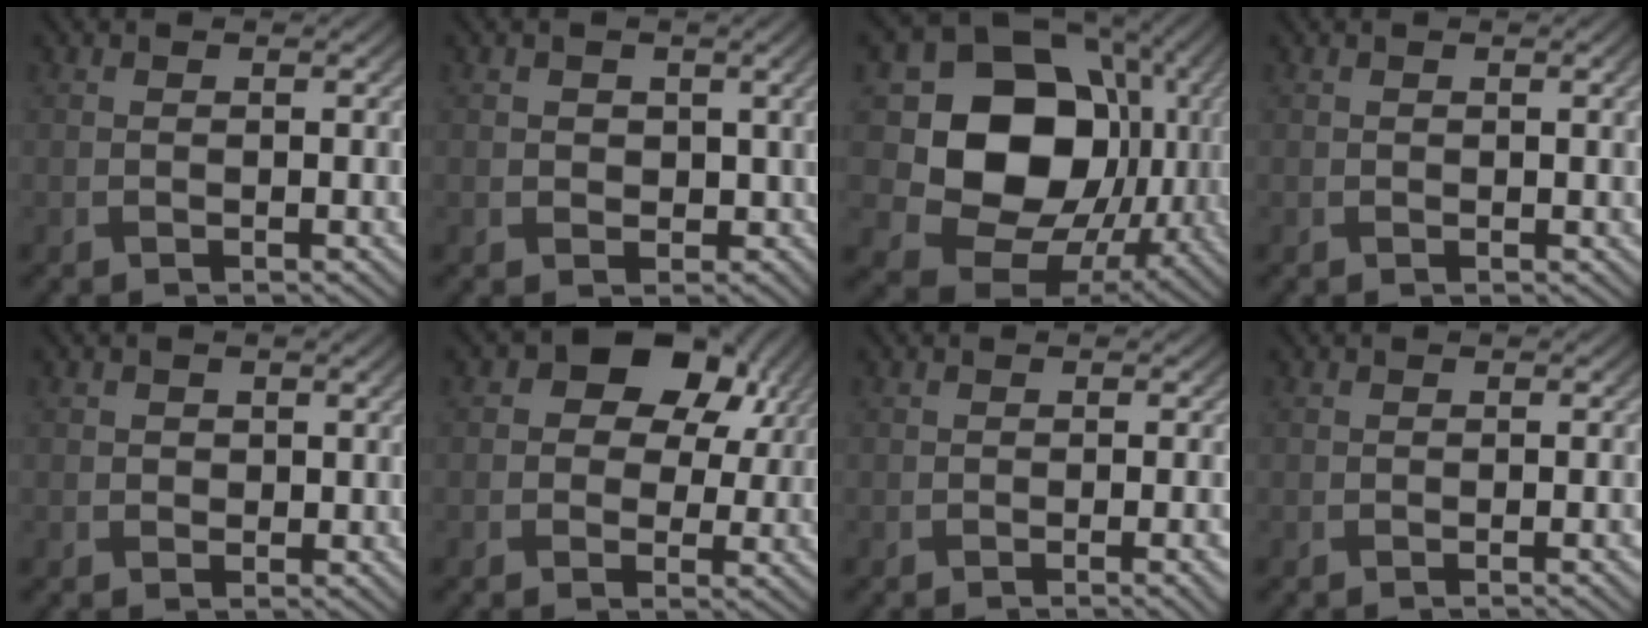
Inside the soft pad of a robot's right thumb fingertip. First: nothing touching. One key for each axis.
{"total": 3.1, "fx": 0.2, "fy": 2.9, "fz": 1.1, "tx": -0.018, "ty": -0.007, "tz": 0.005}
{"total": 18.4, "fx": 1.3, "fy": 15.0, "fz": 10.6, "tx": -0.206, "ty": -0.043, "tz": 0.045}
{"total": 1.0, "fx": 0.4, "fy": 0.4, "fz": 0.8, "tx": -0.009, "ty": -0.002, "tz": 0.008}
{"total": 1.2, "fx": 0.2, "fy": 1.1, "fz": 0.1, "tx": -0.001, "ty": -0.004, "tz": 0.001}
{"total": 11.1, "fx": 4.3, "fy": 8.1, "fz": 6.3, "tx": -0.103, "ty": 0.028, "tz": 0.055}
{"total": 2.4, "fx": -0.6, "fy": 0.5, "fz": 2.2, "tx": -0.026, "ty": 0.003, "tz": -0.013}
{"total": 1.3, "fx": -0.3, "fy": 0.2, "fz": 1.2, "tx": -0.014, "ty": 0.002, "tz": -0.008}